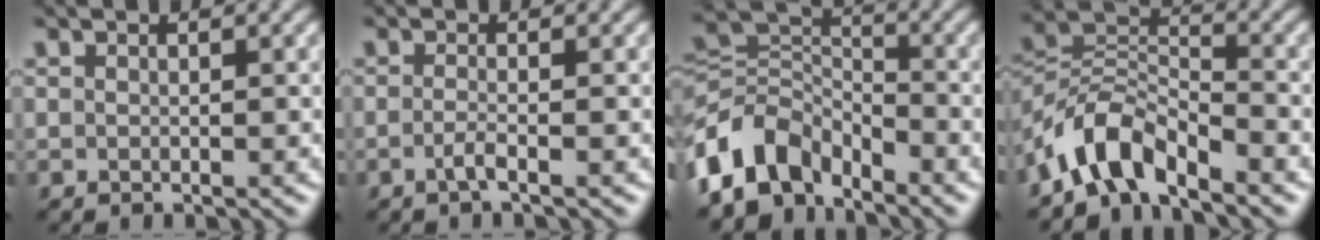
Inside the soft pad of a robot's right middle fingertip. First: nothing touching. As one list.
[{"total": 1.3, "force": [-0.6, 0.2, 1.2], "torque": [-0.022, 0.002, -0.019]}, {"total": 7.8, "force": [-4.9, 4.7, 3.8], "torque": [-0.068, 0.005, -0.106]}, {"total": 5.8, "force": [-4.5, 2.3, 2.9], "torque": [-0.047, 0.006, -0.098]}]